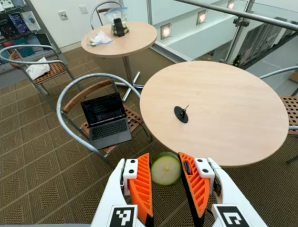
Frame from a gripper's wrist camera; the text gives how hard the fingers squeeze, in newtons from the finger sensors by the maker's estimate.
{"total": 9.8, "left": 10.2, "right": 9.4}